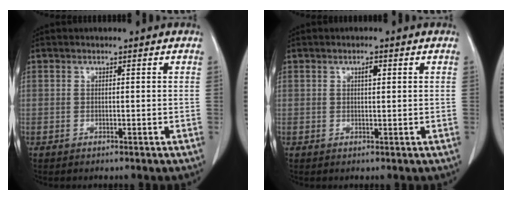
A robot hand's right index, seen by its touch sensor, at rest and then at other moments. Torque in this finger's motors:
{"motor_torque": [0.13, 0.13, -0.06, 0.02]}